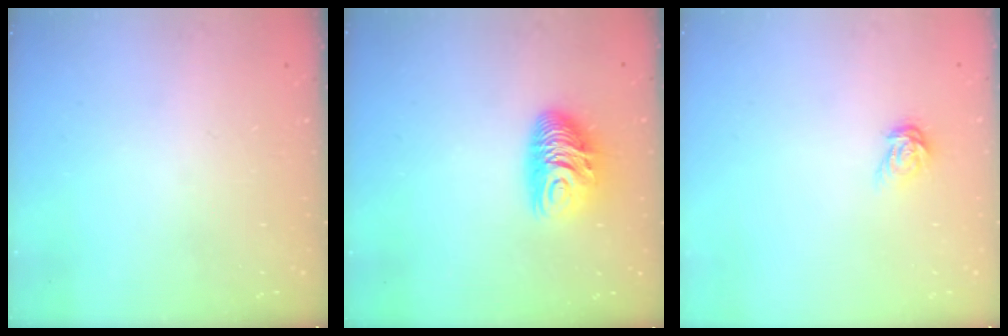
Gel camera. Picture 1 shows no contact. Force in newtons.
{"total": 10.0, "press": 10.0, "slide": 0.7}
{"total": 5.6, "press": 5.6, "slide": 0.7}